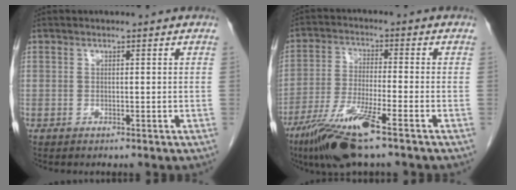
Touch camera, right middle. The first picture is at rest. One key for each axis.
{"total": 10.9, "fx": -6.7, "fy": 0.4, "fz": 8.6, "tx": -0.175, "ty": -0.026, "tz": -0.126}